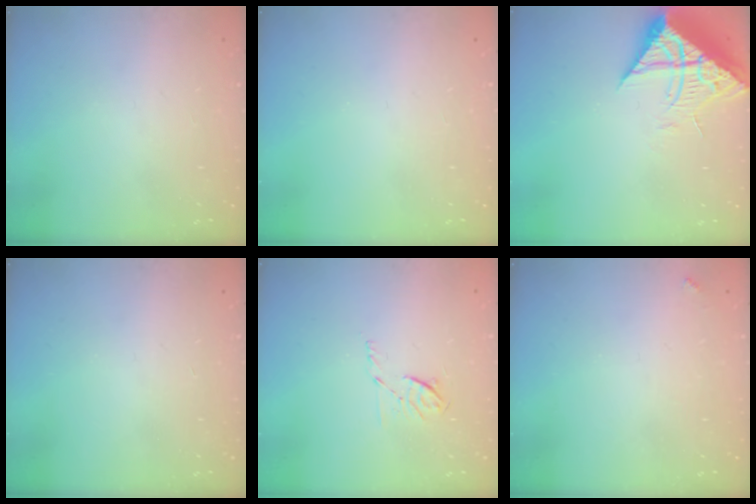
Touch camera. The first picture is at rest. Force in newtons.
{"total": 0.0}
{"total": 11.8, "press": 11.7, "slide": 1.2}
{"total": 0.0}
{"total": 5.7, "press": 5.6, "slide": 1.2}
{"total": 3.6, "press": 3.6, "slide": 0.2}